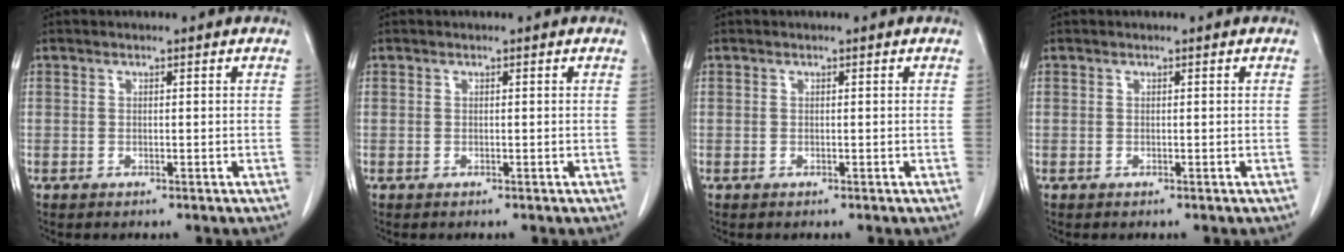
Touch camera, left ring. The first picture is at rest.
{"total": 0.0}
{"total": 0.0}
{"total": 0.0}